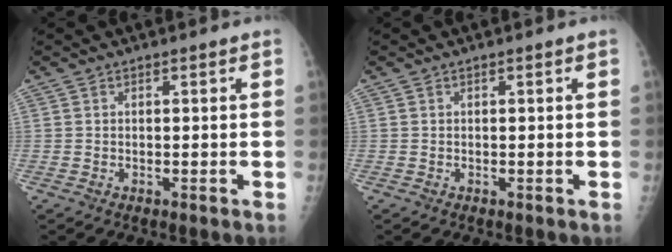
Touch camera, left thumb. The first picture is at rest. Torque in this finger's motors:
{"motor_torque": [0.00, 0.00, 0.00, 0.00, 0.00]}